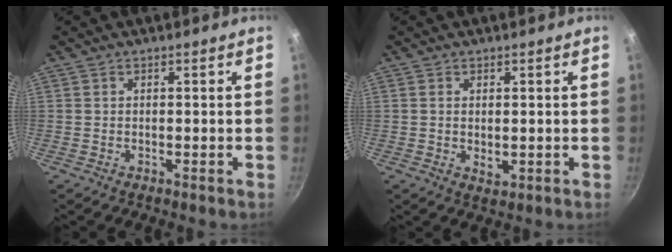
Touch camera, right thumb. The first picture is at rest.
{"total": 2.3, "force": [0.2, 1.4, 1.9], "torque": [-0.030, -0.007, 0.006]}